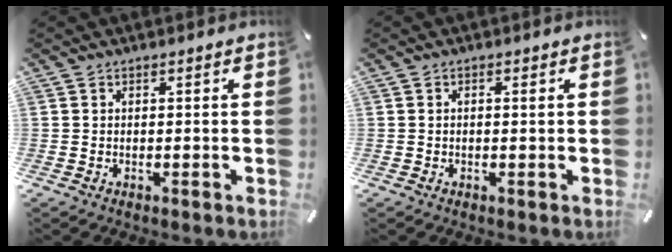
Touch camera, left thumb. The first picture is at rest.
{"total": 0.9, "force": [0.0, 0.3, 0.8], "torque": [-0.016, 0.002, -0.001]}